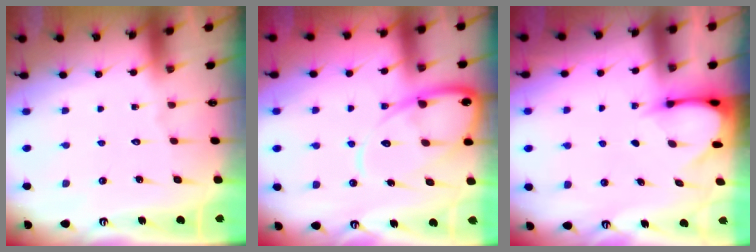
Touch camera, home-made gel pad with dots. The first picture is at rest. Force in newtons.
{"total": 12.7, "press": 12.6, "slide": 1.4}
{"total": 3.6, "press": 3.6, "slide": 0.3}